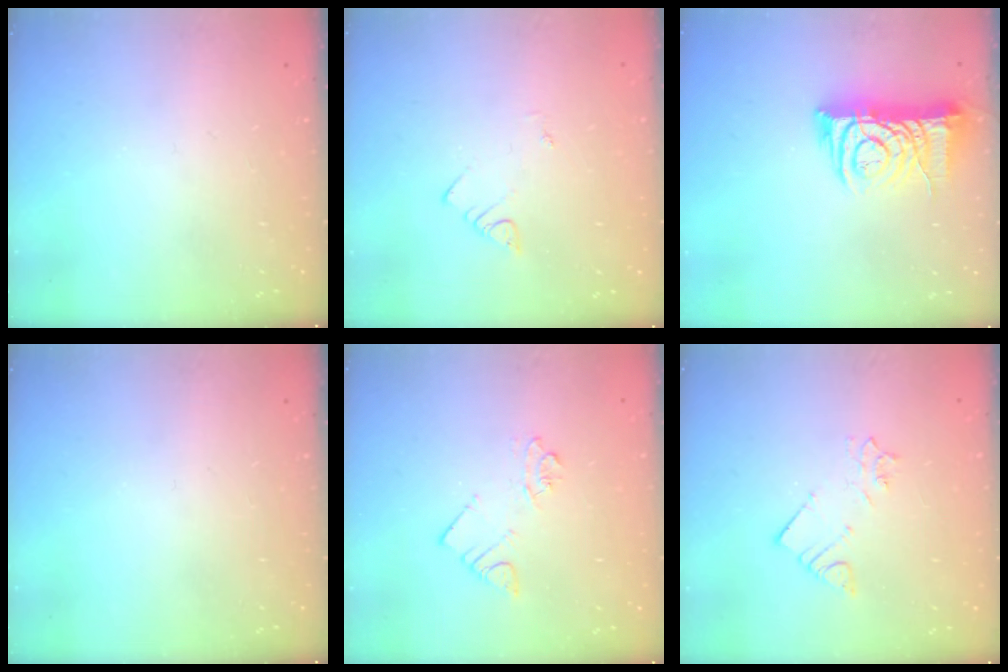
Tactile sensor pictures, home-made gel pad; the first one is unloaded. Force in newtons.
{"total": 1.9, "press": 1.9, "slide": 0.2}
{"total": 9.4, "press": 9.4, "slide": 1.2}
{"total": 0.0}
{"total": 4.2, "press": 4.1, "slide": 0.6}
{"total": 2.2, "press": 2.2, "slide": 0.1}